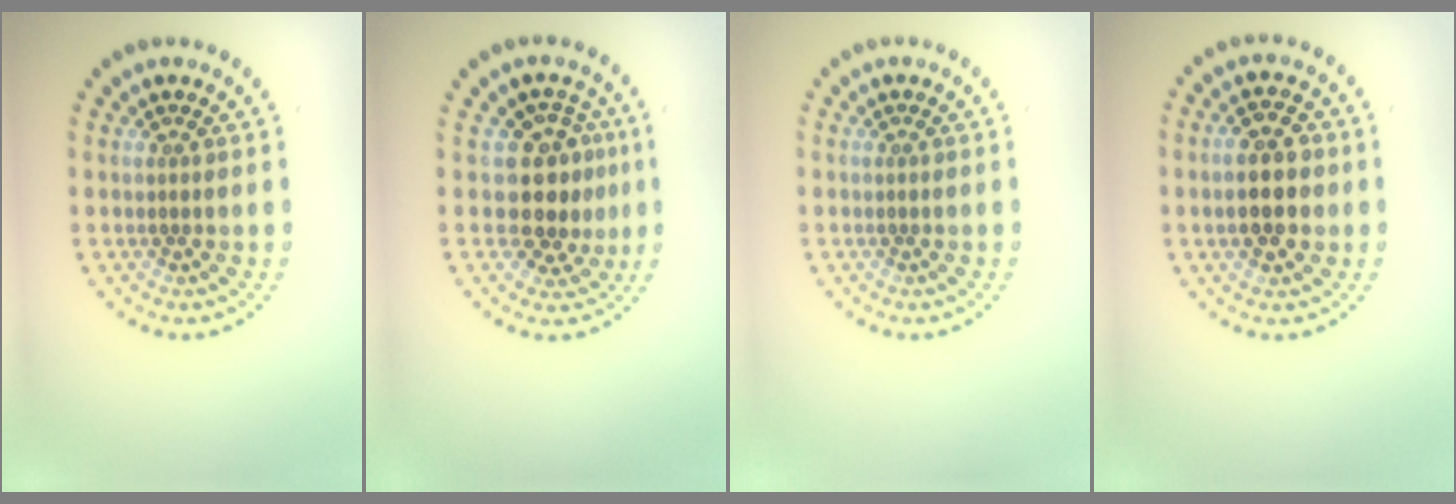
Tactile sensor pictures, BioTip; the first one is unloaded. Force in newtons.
{"total": 3.8, "press": 3.2, "slide": 2.0}
{"total": 0.0}
{"total": 4.0, "press": 4.0, "slide": 0.2}